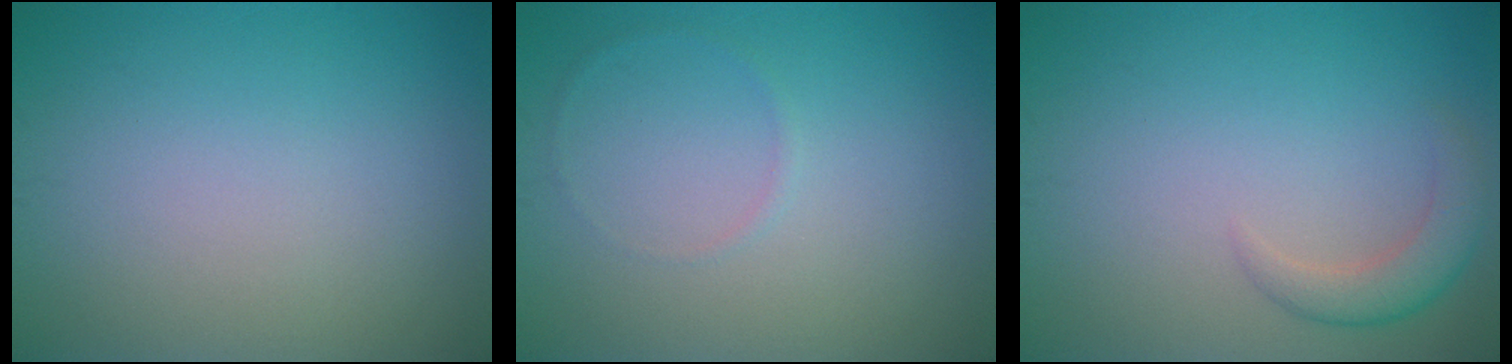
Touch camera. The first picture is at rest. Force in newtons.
{"total": 0.6, "press": 0.6, "slide": 0.1}
{"total": 2.6, "press": 2.6, "slide": 0.3}